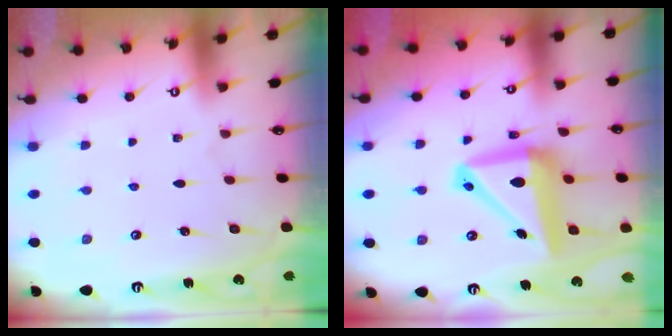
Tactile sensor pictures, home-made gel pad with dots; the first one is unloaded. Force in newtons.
{"total": 13.6, "press": 13.4, "slide": 2.3}